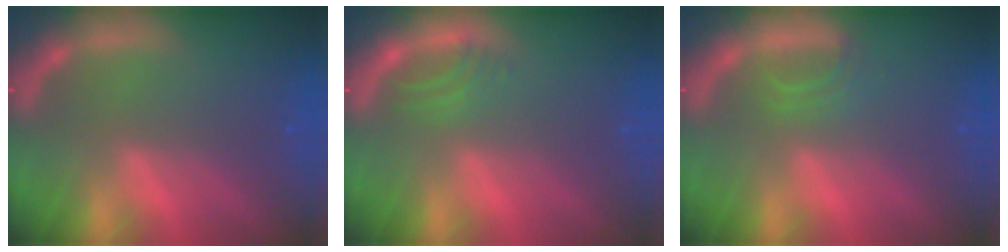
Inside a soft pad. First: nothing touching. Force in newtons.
{"total": 2.0}
{"total": 1.9}